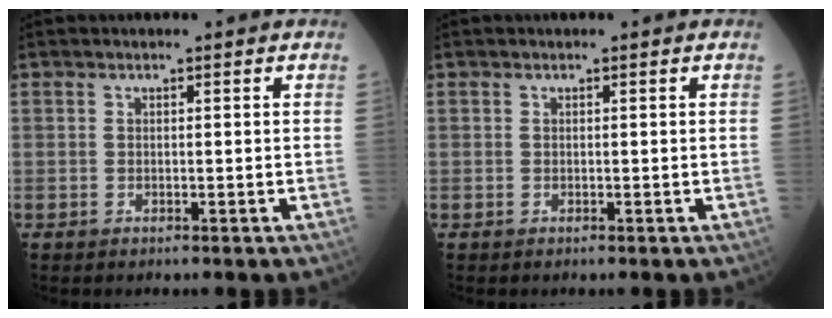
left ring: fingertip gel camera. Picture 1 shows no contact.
{"total": 0.0}